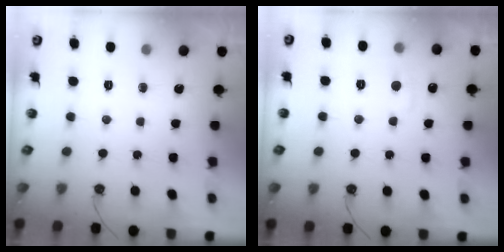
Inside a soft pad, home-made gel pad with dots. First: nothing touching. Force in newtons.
{"total": 1.7, "press": 1.6, "slide": 0.6}